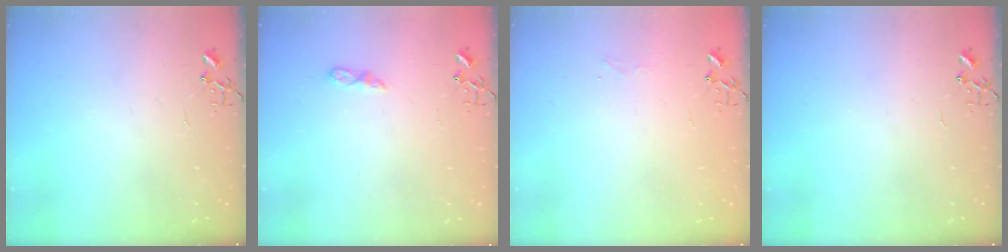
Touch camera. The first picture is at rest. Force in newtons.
{"total": 4.6, "press": 4.6, "slide": 0.6}
{"total": 3.8, "press": 3.8, "slide": 0.4}
{"total": 0.0}